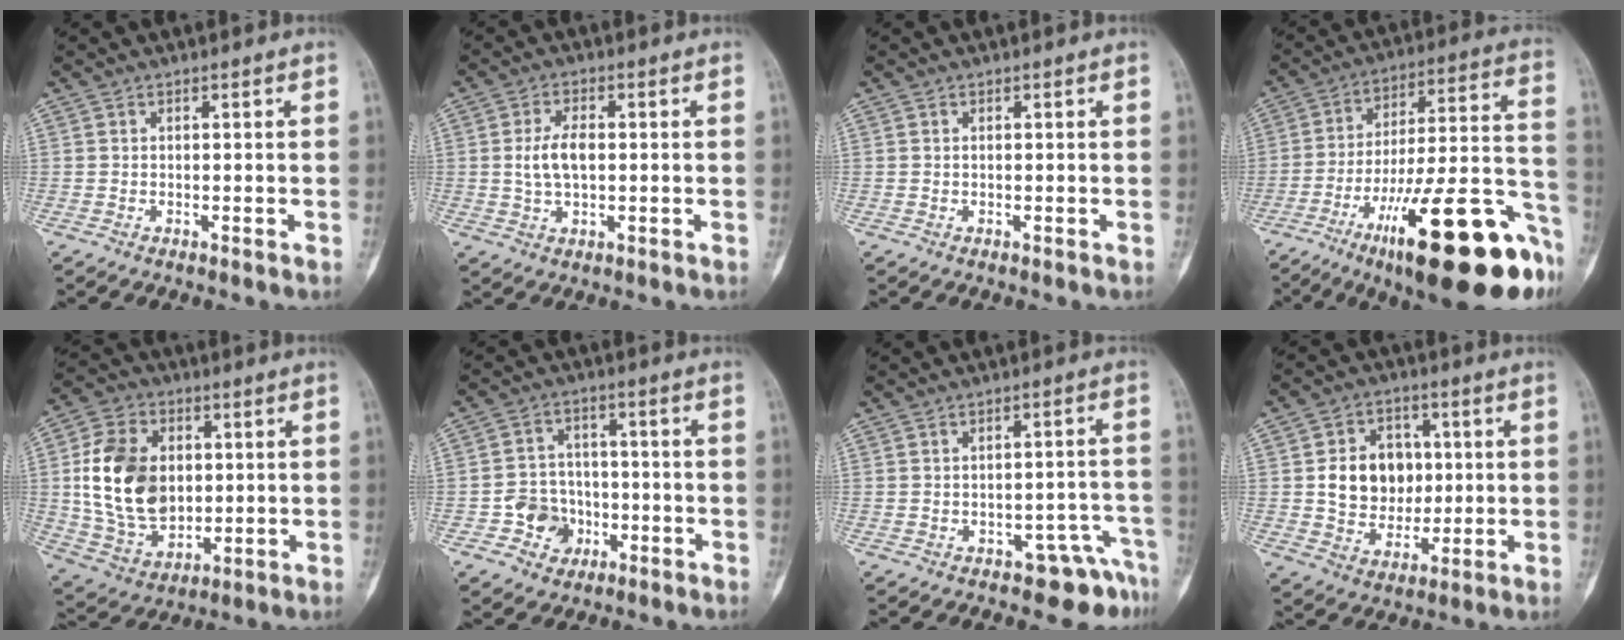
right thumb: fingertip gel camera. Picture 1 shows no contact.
{"total": 6.0, "force": [0.3, 3.1, 5.1], "torque": [-0.102, 0.005, 0.004]}
{"total": 0.0}
{"total": 29.3, "force": [-15.0, 7.6, 23.9], "torque": [-0.290, 0.071, -0.229]}
{"total": 18.1, "force": [1.7, 13.0, 12.5], "torque": [-0.198, -0.004, 0.042]}
{"total": 7.5, "force": [-2.8, 6.6, 2.0], "torque": [0.006, 0.026, -0.045]}
{"total": 6.0, "force": [-4.4, 2.9, 3.0], "torque": [-0.008, 0.045, -0.053]}
{"total": 12.1, "force": [1.3, 9.9, 6.8], "torque": [-0.067, 0.003, 0.029]}